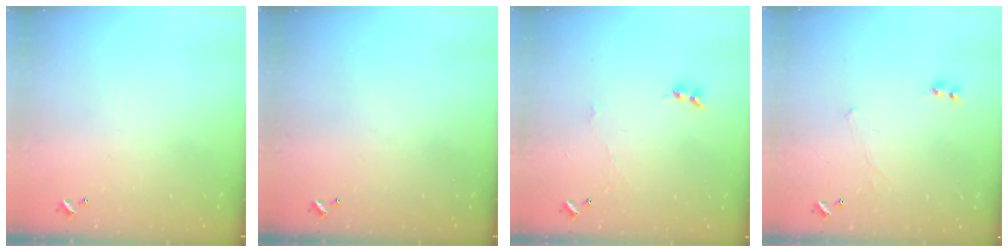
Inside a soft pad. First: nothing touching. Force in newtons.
{"total": 0.0}
{"total": 3.6, "press": 3.6, "slide": 0.5}
{"total": 2.3, "press": 2.3, "slide": 0.2}